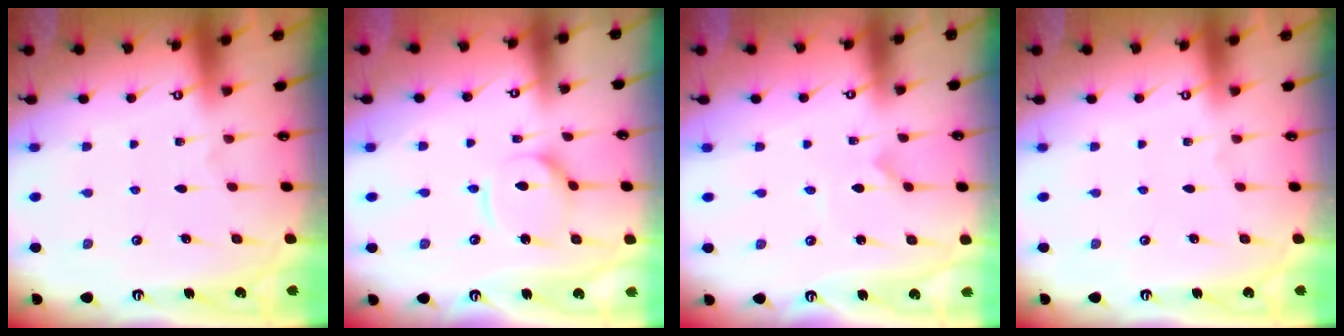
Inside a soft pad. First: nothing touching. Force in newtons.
{"total": 9.6, "press": 9.6, "slide": 0.9}
{"total": 0.0}
{"total": 0.0}